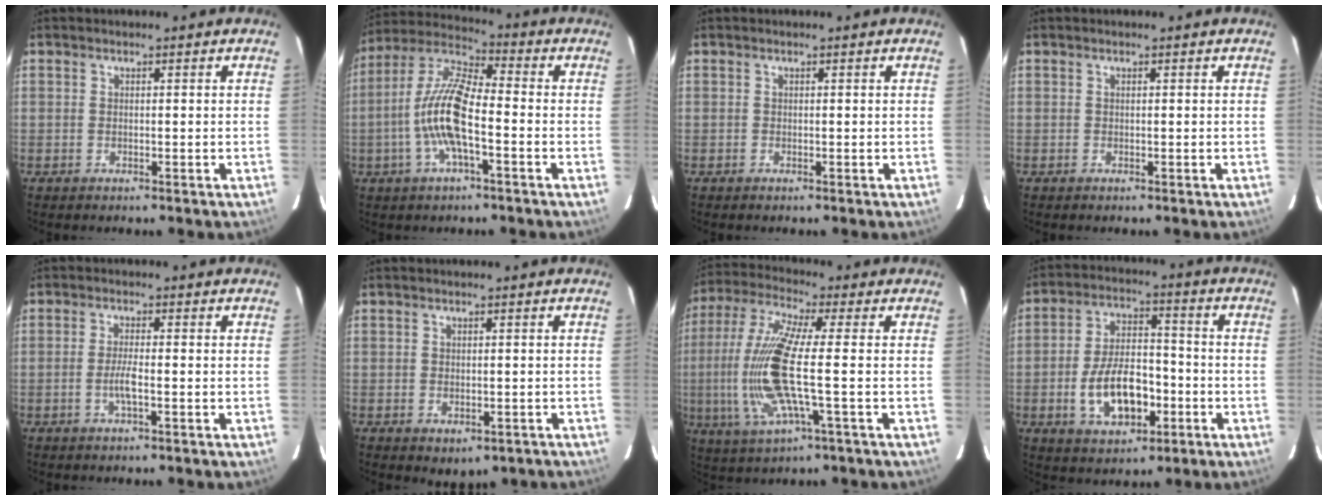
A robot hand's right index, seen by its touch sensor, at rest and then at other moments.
{"total": 12.4, "force": [-3.2, 3.4, 11.5], "torque": [-0.239, 0.005, -0.067]}
{"total": 0.0}
{"total": 0.0}
{"total": 3.0, "force": [-1.1, 0.1, 2.8], "torque": [-0.056, -0.003, -0.021]}
{"total": 3.8, "force": [-1.7, 2.6, 2.2], "torque": [-0.038, -0.009, -0.014]}
{"total": 16.1, "force": [-2.2, 2.4, 15.8], "torque": [-0.324, -0.009, -0.040]}
{"total": 12.4, "force": [-4.1, 6.7, 9.6], "torque": [-0.193, 0.012, -0.057]}